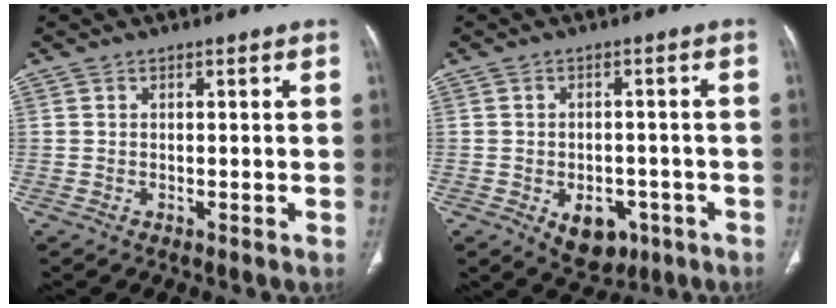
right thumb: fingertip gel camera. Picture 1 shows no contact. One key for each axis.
{"total": 7.8, "fx": -3.3, "fy": 5.4, "fz": 4.6, "tx": -0.039, "ty": 0.015, "tz": -0.032}